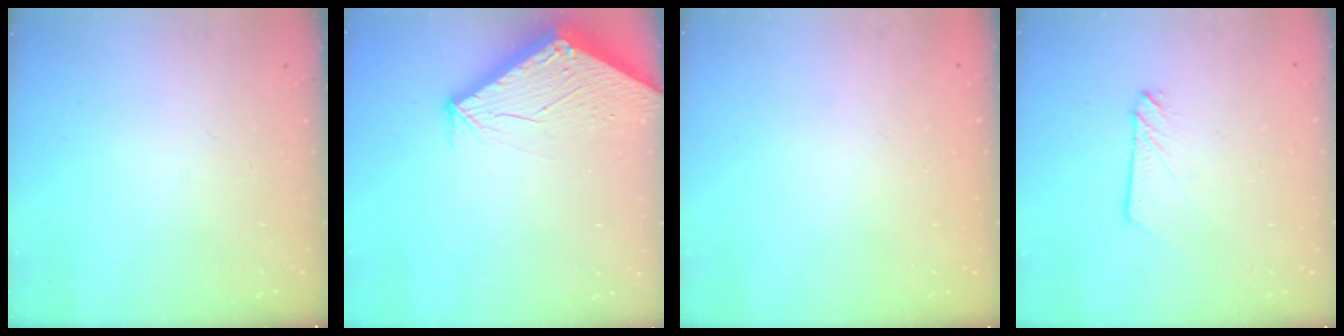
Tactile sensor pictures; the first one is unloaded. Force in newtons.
{"total": 2.5, "press": 2.5, "slide": 0.1}
{"total": 0.0}
{"total": 2.1, "press": 2.1, "slide": 0.1}